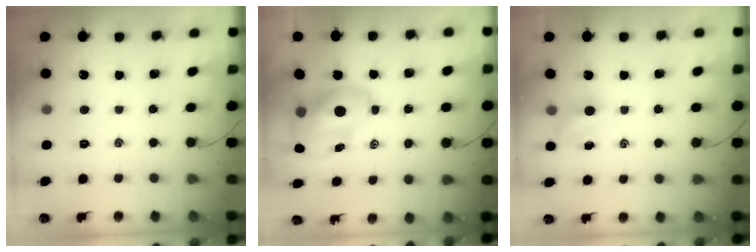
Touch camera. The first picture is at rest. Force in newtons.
{"total": 9.4, "press": 9.1, "slide": 2.1}
{"total": 2.4, "press": 2.3, "slide": 0.7}